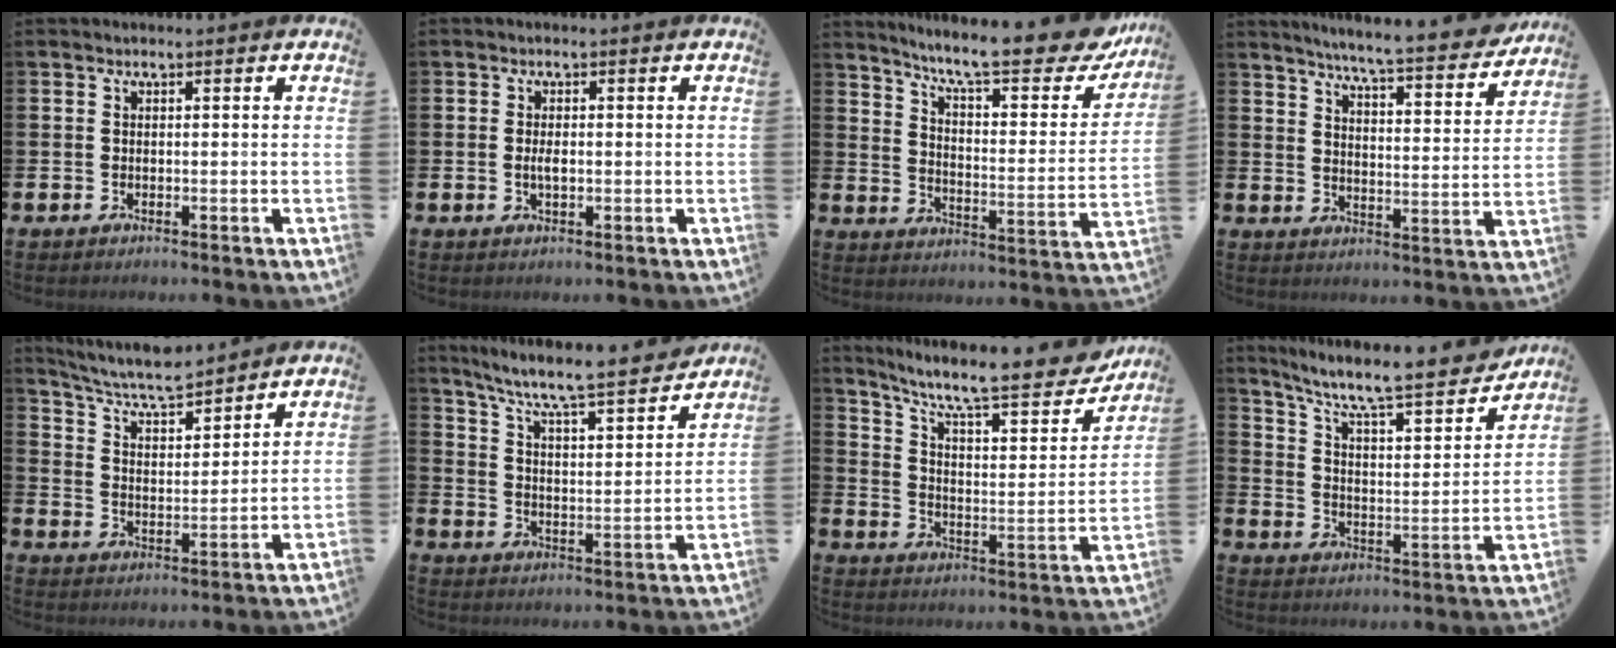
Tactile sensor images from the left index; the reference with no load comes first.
{"total": 1.8, "force": [-0.1, 0.8, 1.6], "torque": [-0.028, 0.001, -0.004]}
{"total": 10.9, "force": [9.2, 2.0, 5.4], "torque": [-0.113, -0.064, 0.148]}
{"total": 6.6, "force": [6.2, 0.0, 2.4], "torque": [-0.057, -0.051, 0.101]}
{"total": 6.8, "force": [6.4, 0.9, 2.2], "torque": [-0.072, -0.038, 0.112]}
{"total": 8.0, "force": [7.3, 0.4, 3.2], "torque": [-0.088, -0.060, 0.119]}
{"total": 11.0, "force": [9.0, 2.4, 5.8], "torque": [-0.128, -0.061, 0.146]}
{"total": 9.3, "force": [8.0, 1.5, 4.3], "torque": [-0.106, -0.061, 0.129]}